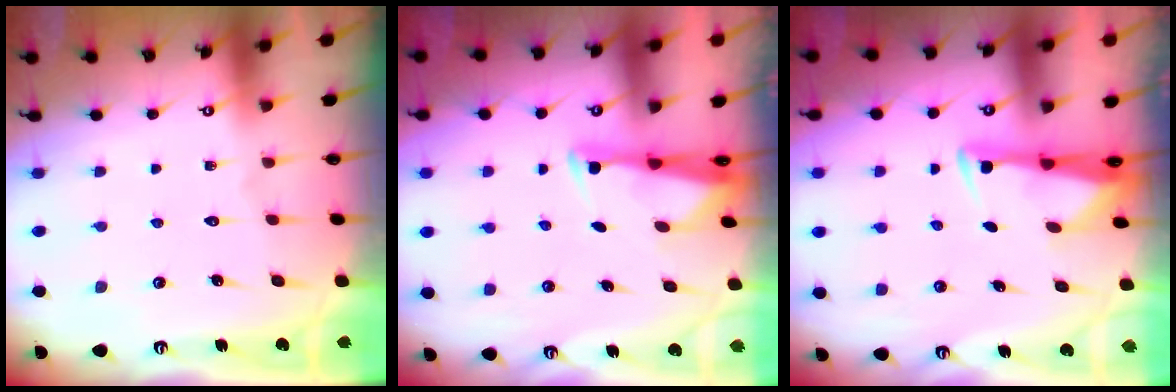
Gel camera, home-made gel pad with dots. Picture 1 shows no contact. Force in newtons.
{"total": 2.9, "press": 2.8, "slide": 0.8}
{"total": 3.2, "press": 3.1, "slide": 0.9}